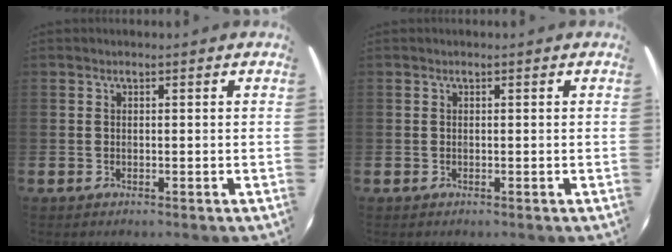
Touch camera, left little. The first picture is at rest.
{"total": 0.0}